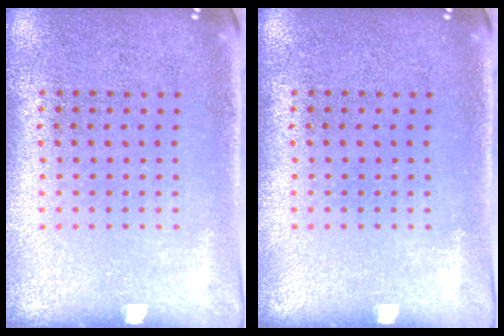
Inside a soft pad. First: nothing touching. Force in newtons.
{"total": 0.0}